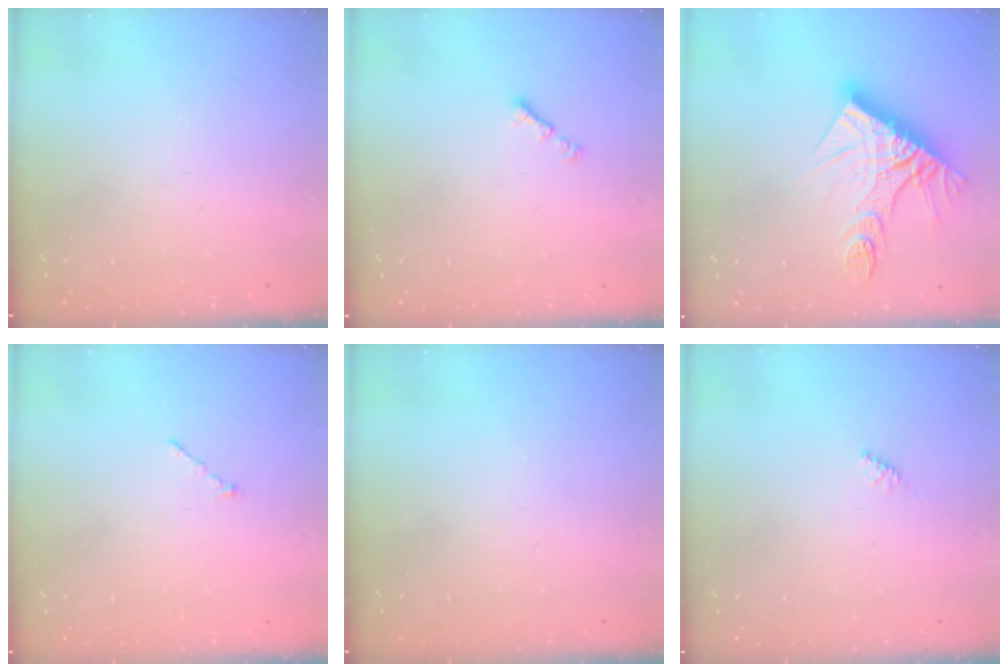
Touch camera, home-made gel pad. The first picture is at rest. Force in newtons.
{"total": 1.3, "press": 1.2, "slide": 0.5}
{"total": 15.4, "press": 15.3, "slide": 1.2}
{"total": 0.7, "press": 0.7, "slide": 0.2}
{"total": 0.0}
{"total": 1.6, "press": 1.5, "slide": 0.4}